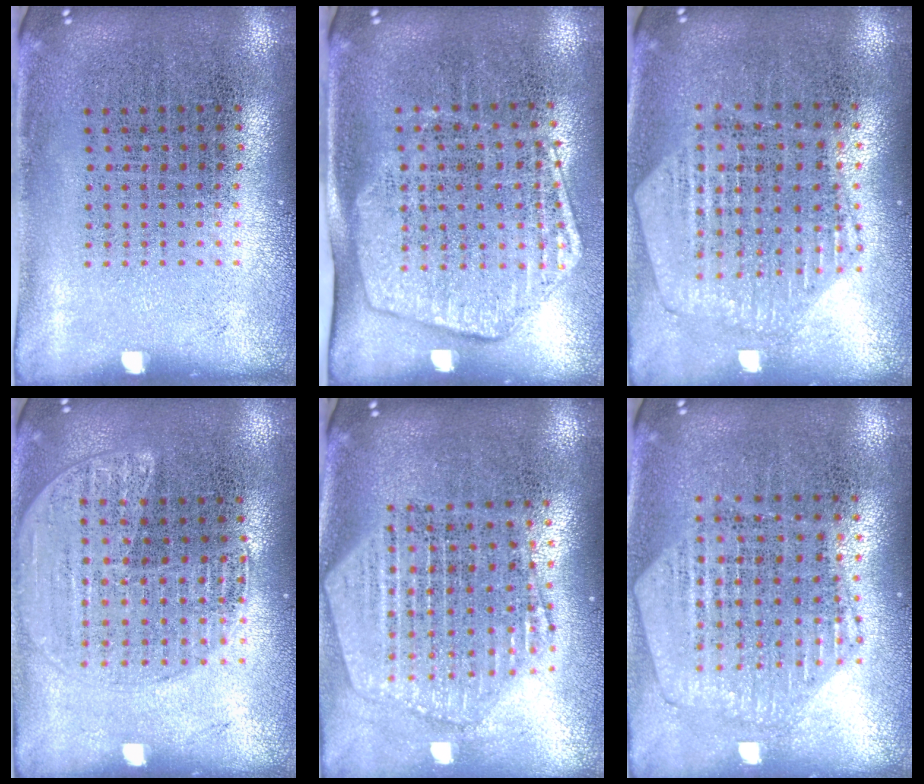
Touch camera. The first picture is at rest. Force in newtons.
{"total": 1.9, "press": 1.6, "slide": 1.1}
{"total": 1.2, "press": 1.2, "slide": 0.1}
{"total": 1.6, "press": 1.5, "slide": 0.4}
{"total": 2.4, "press": 2.1, "slide": 1.3}
{"total": 1.2, "press": 1.2, "slide": 0.2}